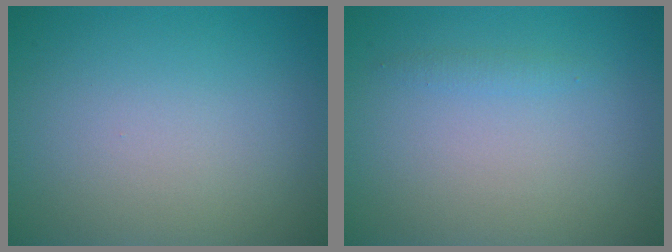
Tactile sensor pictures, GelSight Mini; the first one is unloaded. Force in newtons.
{"total": 0.7, "press": 0.7, "slide": 0.0}